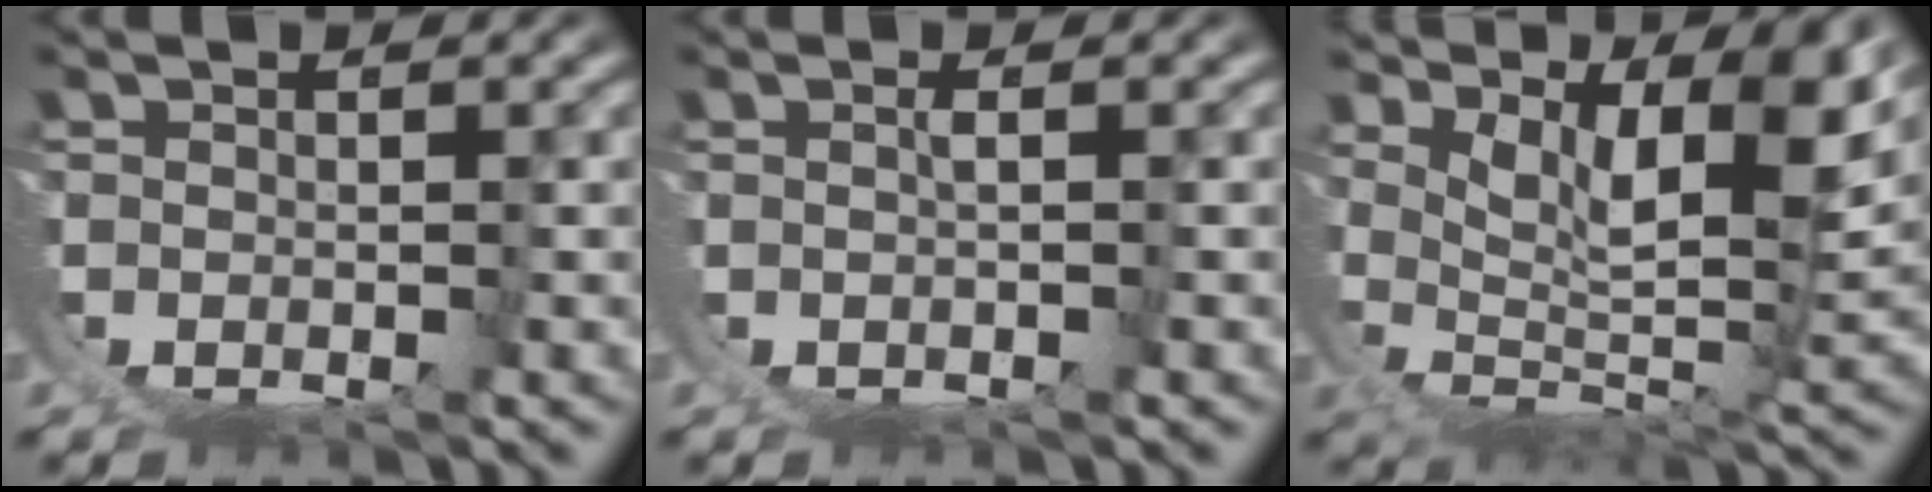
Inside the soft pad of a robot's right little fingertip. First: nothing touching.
{"total": 1.0, "force": [0.0, -0.2, 1.0], "torque": [-0.010, -0.003, 0.002]}
{"total": 9.0, "force": [4.1, 2.2, 7.7], "torque": [-0.103, -0.022, 0.077]}